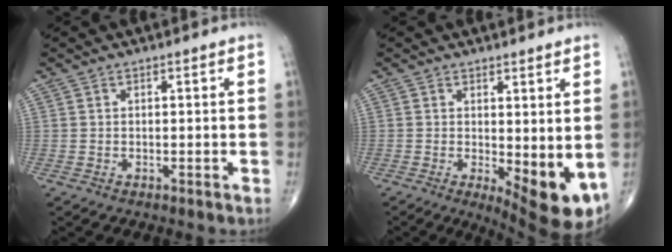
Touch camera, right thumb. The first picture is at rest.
{"total": 9.6, "force": [-1.0, 3.6, 8.9], "torque": [-0.112, -0.024, -0.003]}